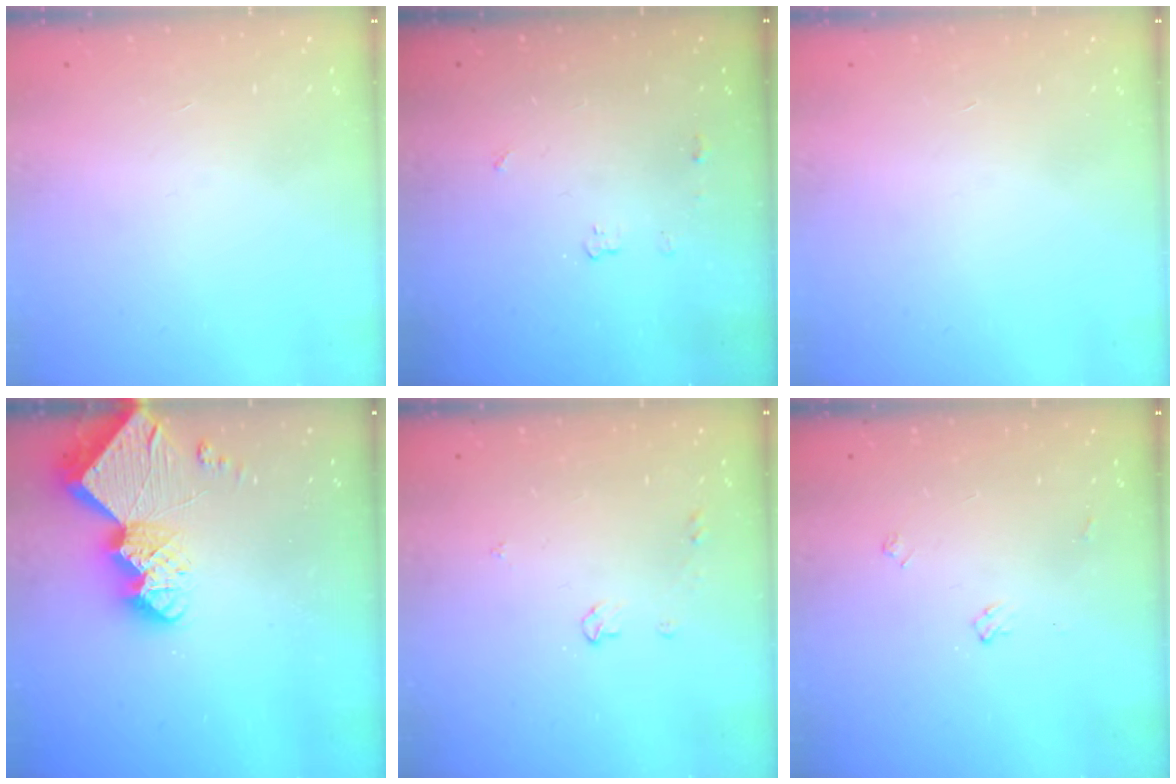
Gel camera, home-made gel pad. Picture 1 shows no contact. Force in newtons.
{"total": 3.4, "press": 3.4, "slide": 0.5}
{"total": 0.0}
{"total": 11.7, "press": 11.6, "slide": 1.1}
{"total": 4.4, "press": 4.3, "slide": 0.8}
{"total": 4.3, "press": 4.2, "slide": 0.7}